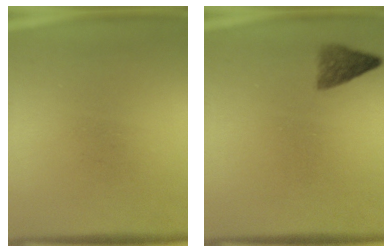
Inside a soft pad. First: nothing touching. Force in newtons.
{"total": 2.6}